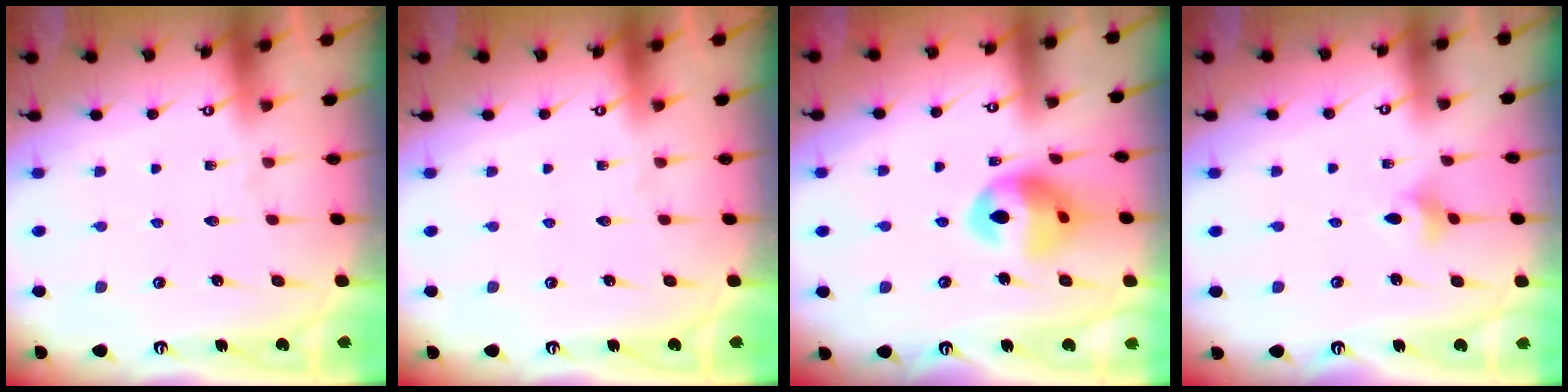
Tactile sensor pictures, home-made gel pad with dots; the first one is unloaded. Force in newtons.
{"total": 0.0}
{"total": 14.0, "press": 13.9, "slide": 1.7}
{"total": 3.3, "press": 3.2, "slide": 0.6}